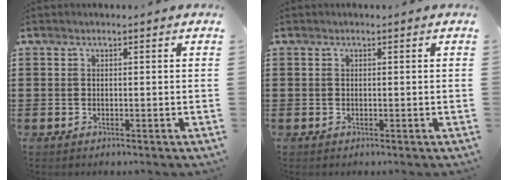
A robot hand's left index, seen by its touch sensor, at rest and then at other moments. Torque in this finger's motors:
{"motor_torque": [0.01, 0.02, 0.00, 0.00]}